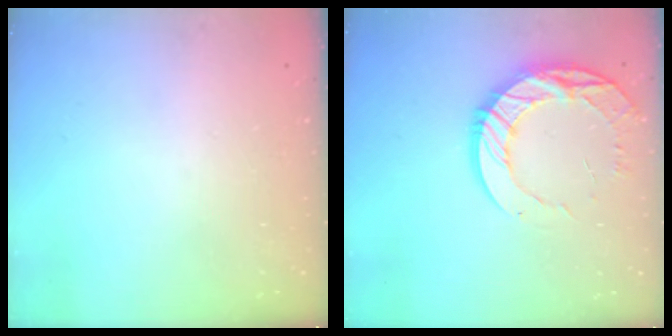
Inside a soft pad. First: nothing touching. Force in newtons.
{"total": 15.4, "press": 15.3, "slide": 1.3}